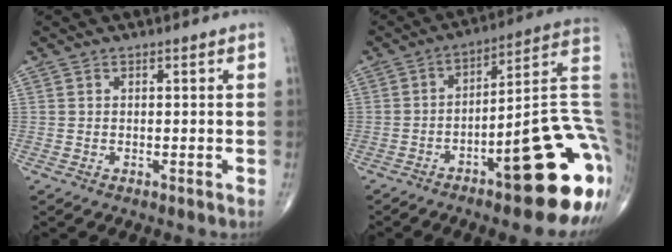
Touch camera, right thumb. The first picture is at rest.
{"total": 23.8, "force": [-6.8, 5.9, 22.0], "torque": [-0.228, 0.035, -0.087]}